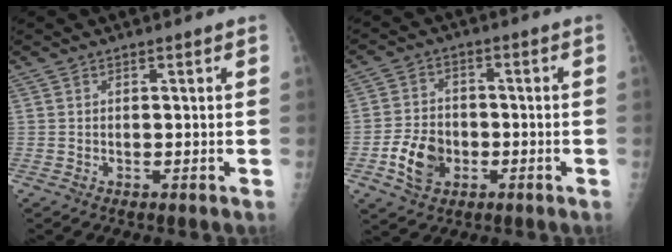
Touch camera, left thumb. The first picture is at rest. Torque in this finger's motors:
{"motor_torque": [-0.04, 0.08, 0.28, 0.18, 0.03]}